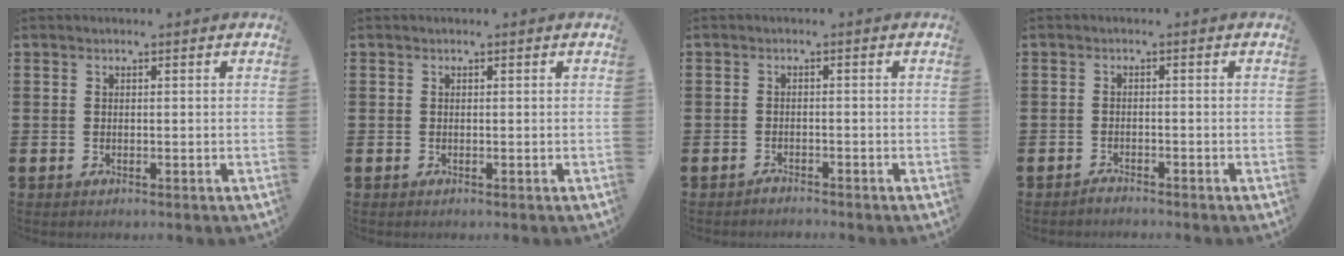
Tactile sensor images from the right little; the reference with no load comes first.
{"total": 0.0}
{"total": 1.1, "force": [-1.1, 0.0, -0.2], "torque": [0.001, 0.002, -0.024]}
{"total": 1.1, "force": [-1.1, 0.0, 0.0], "torque": [-0.002, 0.001, -0.023]}